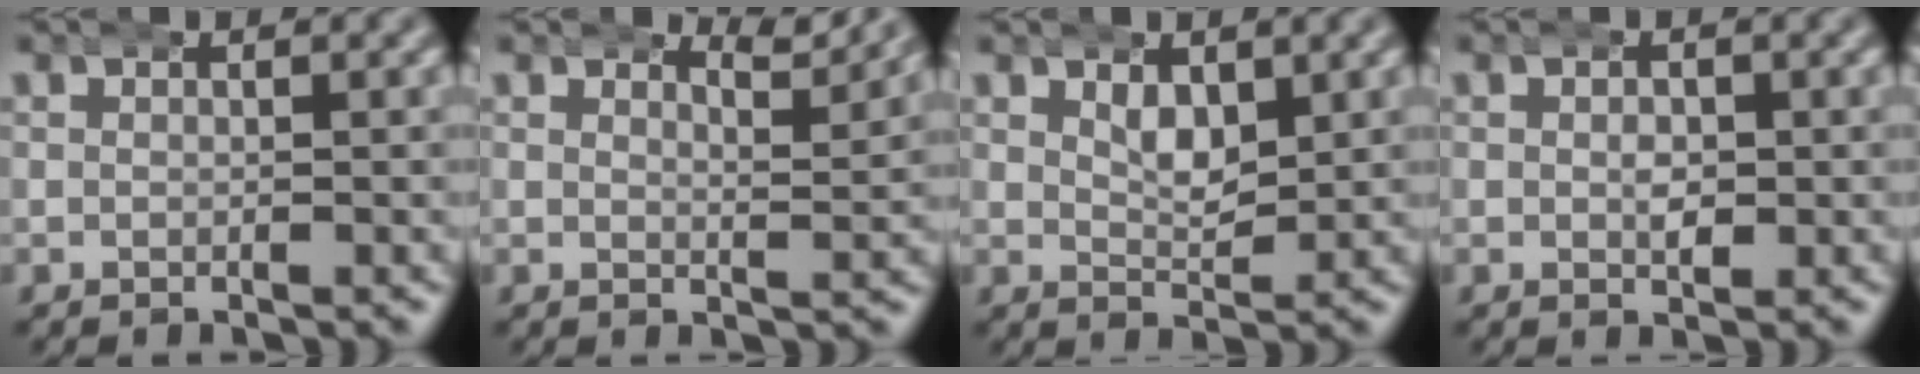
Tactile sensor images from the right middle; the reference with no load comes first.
{"total": 3.0, "force": [2.8, 0.0, 0.9], "torque": [-0.010, -0.011, 0.043]}
{"total": 2.2, "force": [1.4, 0.9, 1.4], "torque": [-0.023, -0.015, 0.027]}
{"total": 1.3, "force": [0.1, 0.9, 0.9], "torque": [-0.017, -0.008, 0.002]}